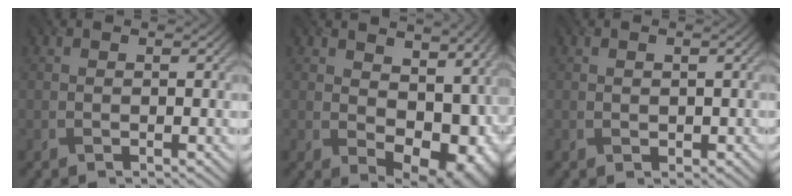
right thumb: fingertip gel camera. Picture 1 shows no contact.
{"total": 10.8, "force": [1.1, 7.4, 7.8], "torque": [-0.097, -0.032, 0.039]}
{"total": 0.9, "force": [0.1, 0.7, 0.6], "torque": [-0.009, -0.004, 0.005]}